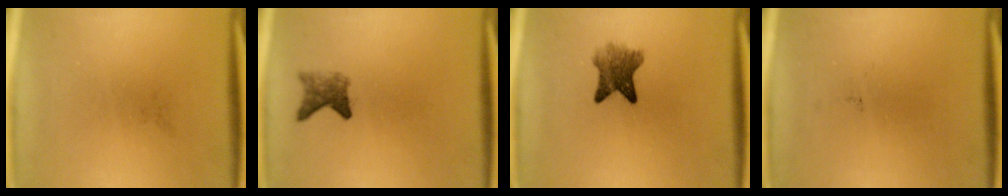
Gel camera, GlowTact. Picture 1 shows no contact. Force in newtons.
{"total": 2.7}
{"total": 5.2}
{"total": 0.0}